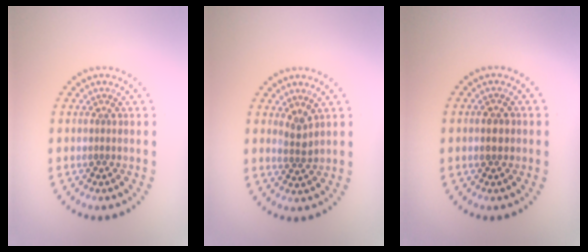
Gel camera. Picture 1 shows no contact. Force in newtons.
{"total": 1.6, "press": 1.2, "slide": 1.0}
{"total": 1.5, "press": 1.5, "slide": 0.0}